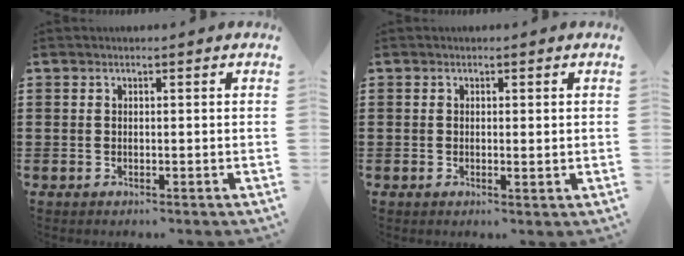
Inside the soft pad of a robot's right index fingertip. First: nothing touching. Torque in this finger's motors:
{"motor_torque": [-0.20, 0.34, -0.02, -0.01]}